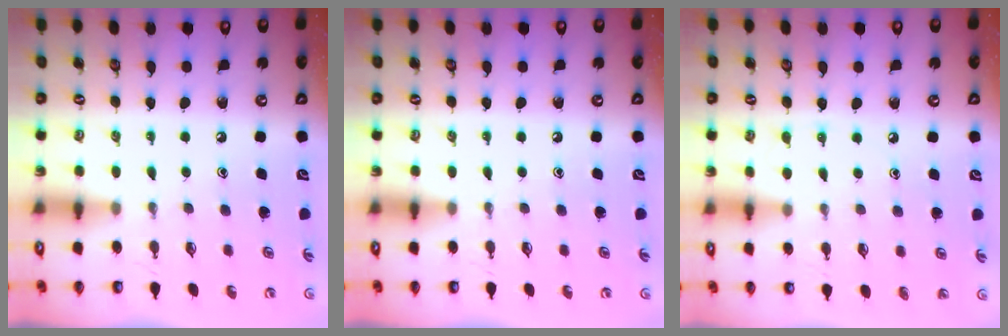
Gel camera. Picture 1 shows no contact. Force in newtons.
{"total": 0.0}
{"total": 4.6, "press": 4.5, "slide": 0.8}